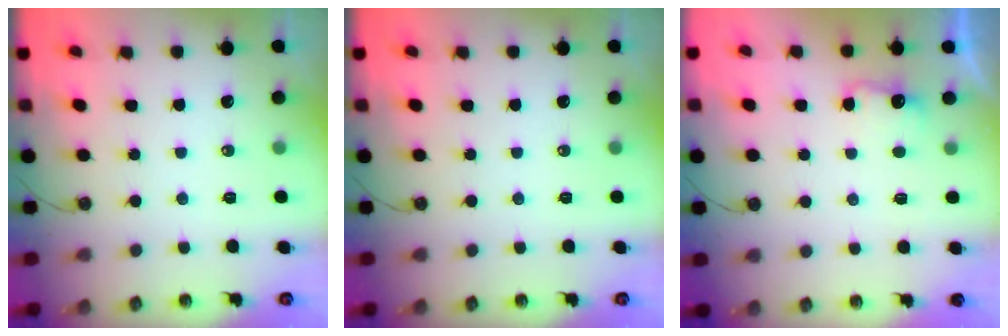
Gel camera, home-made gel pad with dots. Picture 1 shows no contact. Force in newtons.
{"total": 0.0}
{"total": 3.9, "press": 3.8, "slide": 0.9}